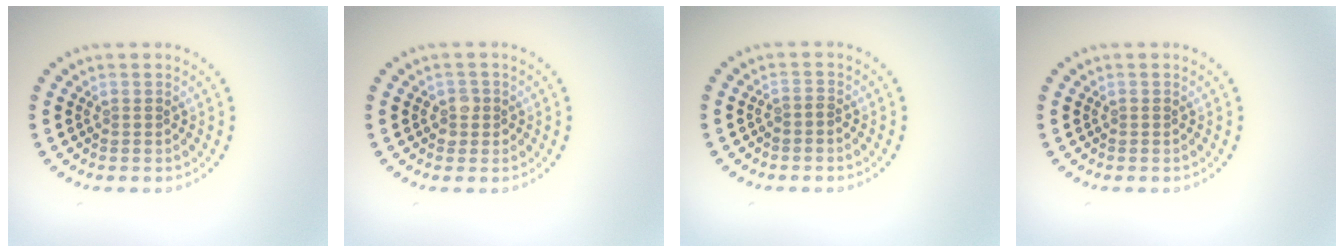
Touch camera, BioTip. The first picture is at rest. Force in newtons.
{"total": 1.4, "press": 1.3, "slide": 0.6}
{"total": 0.5, "press": 0.2, "slide": 0.5}
{"total": 0.0}